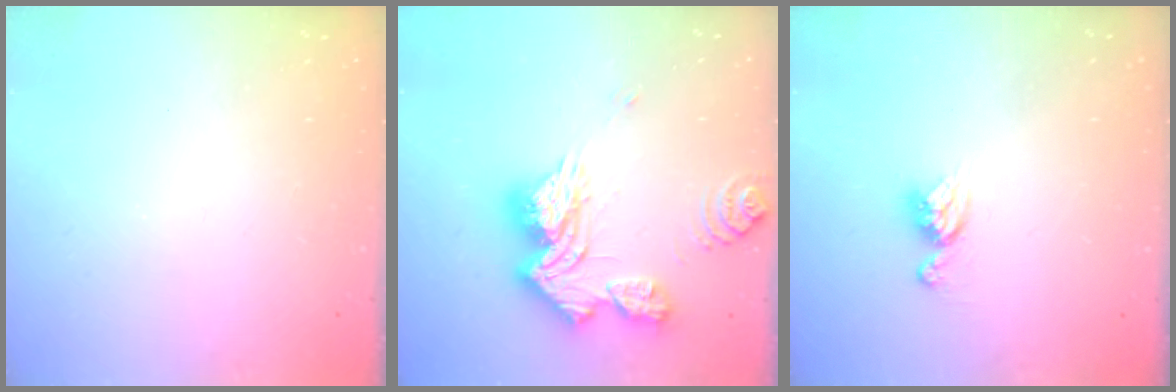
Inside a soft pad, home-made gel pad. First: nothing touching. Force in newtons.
{"total": 18.7, "press": 18.6, "slide": 1.9}
{"total": 8.0, "press": 7.9, "slide": 0.7}